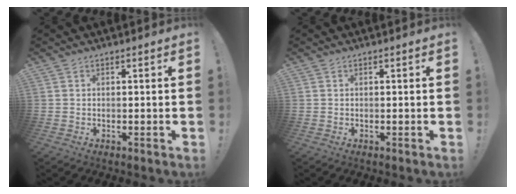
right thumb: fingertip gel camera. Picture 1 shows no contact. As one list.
[{"total": 0.0}]